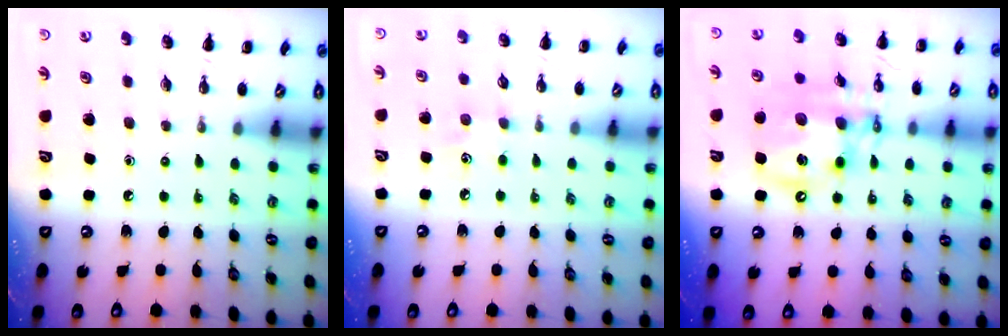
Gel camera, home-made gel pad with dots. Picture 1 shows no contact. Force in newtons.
{"total": 4.2, "press": 4.0, "slide": 1.2}
{"total": 14.1, "press": 13.8, "slide": 3.0}